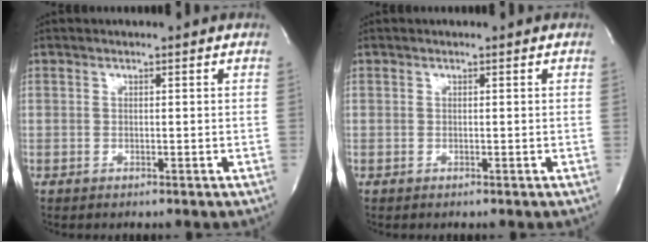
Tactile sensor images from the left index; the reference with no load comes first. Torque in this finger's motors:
{"motor_torque": [0.00, 0.00, 0.00, 0.00]}